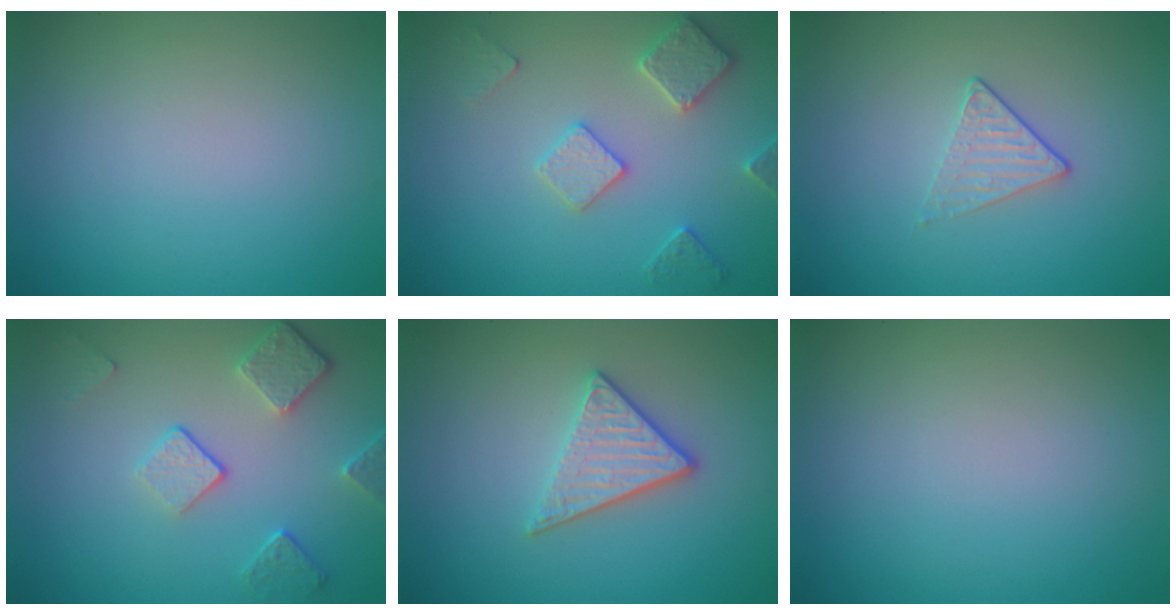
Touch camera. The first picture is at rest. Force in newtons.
{"total": 2.9, "press": 2.8, "slide": 0.5}
{"total": 1.4, "press": 1.1, "slide": 0.9}
{"total": 3.9, "press": 3.1, "slide": 2.4}
{"total": 3.3, "press": 2.9, "slide": 1.5}
{"total": 0.0}